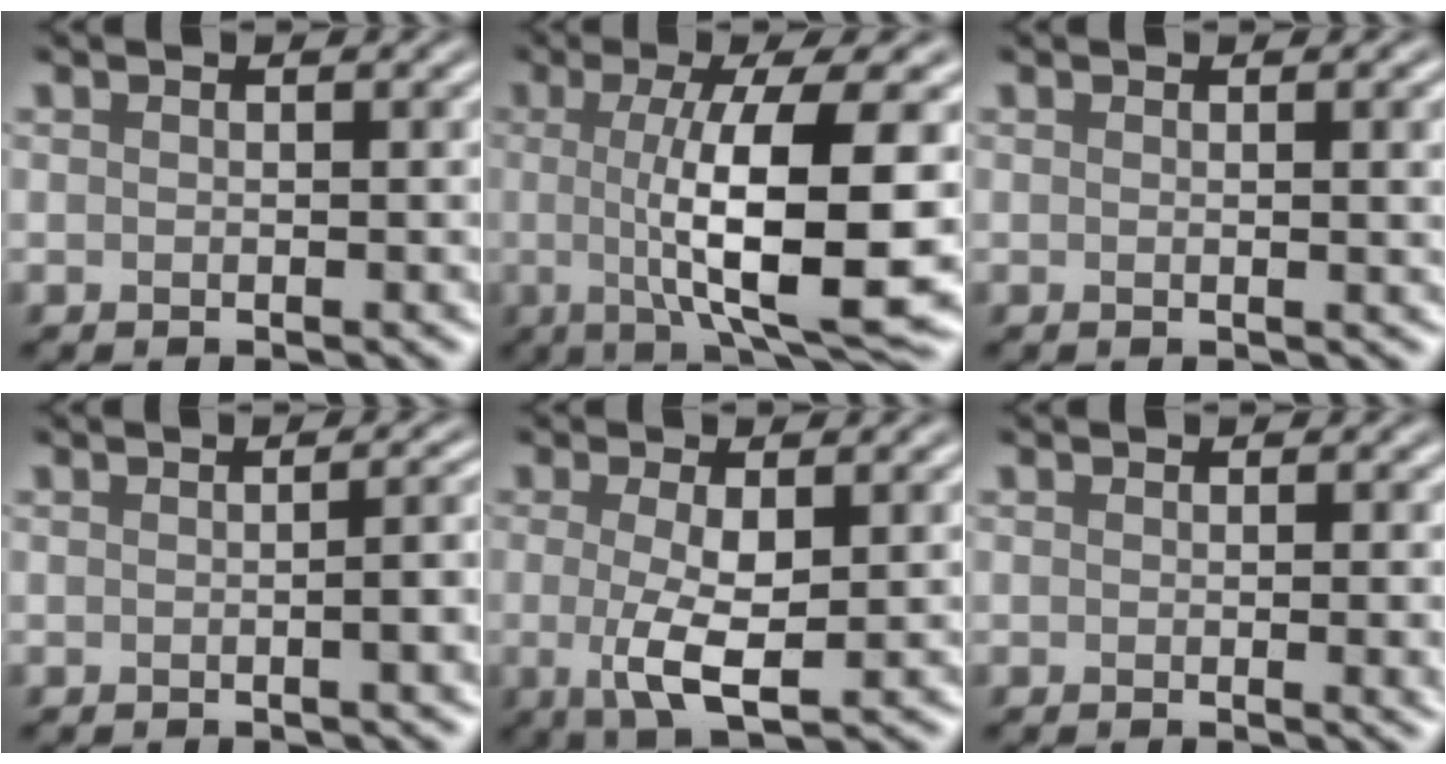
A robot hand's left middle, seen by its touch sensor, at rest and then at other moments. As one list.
[{"total": 12.0, "force": [-0.6, 3.0, 11.6], "torque": [-0.157, -0.007, -0.006]}, {"total": 2.9, "force": [0.3, 1.1, 2.6], "torque": [-0.020, 0.008, -0.001]}, {"total": 3.8, "force": [-0.3, 1.3, 3.5], "torque": [-0.020, 0.014, -0.005]}, {"total": 4.3, "force": [-0.2, 1.1, 4.1], "torque": [-0.082, -0.005, 0.003]}, {"total": 2.4, "force": [0.0, 1.0, 2.2], "torque": [-0.012, 0.002, -0.002]}]